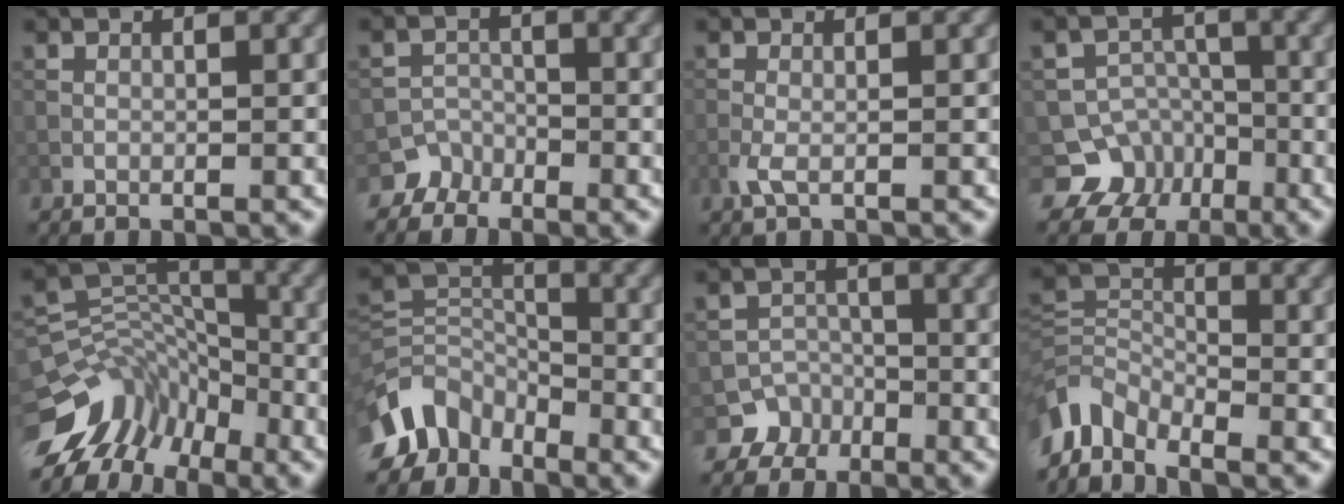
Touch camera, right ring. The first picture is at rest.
{"total": 3.3, "force": [-2.6, 1.9, -0.3], "torque": [0.031, 0.009, -0.040]}
{"total": 1.5, "force": [-0.6, 0.3, 1.3], "torque": [-0.035, 0.000, -0.018]}
{"total": 6.5, "force": [-3.9, 5.1, 0.9], "torque": [0.018, 0.004, -0.067]}
{"total": 10.3, "force": [-7.3, 6.4, 3.5], "torque": [-0.059, 0.033, -0.134]}
{"total": 6.9, "force": [-4.8, 4.3, 2.6], "torque": [-0.045, -0.003, -0.106]}
{"total": 4.2, "force": [-2.8, 3.2, 0.0], "torque": [0.037, 0.003, -0.049]}
{"total": 5.1, "force": [-4.0, 2.5, 1.9], "torque": [-0.036, -0.003, -0.092]}